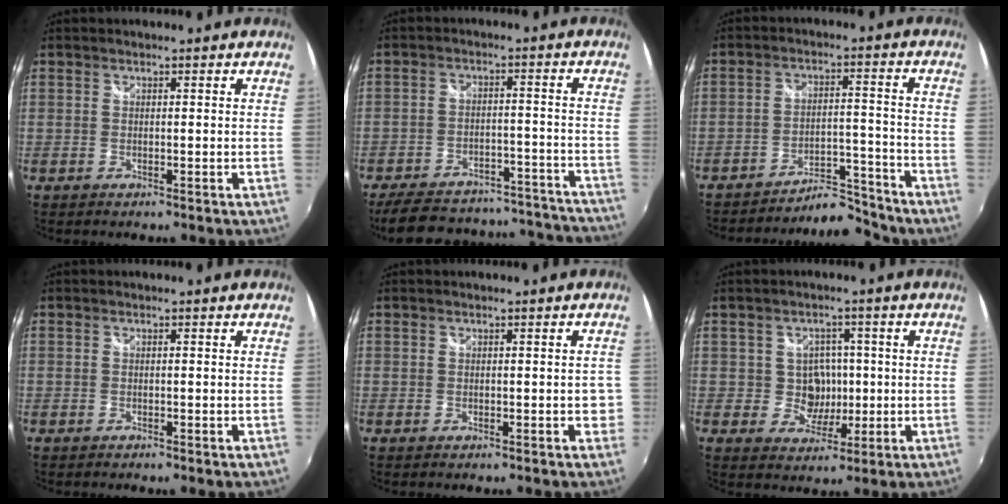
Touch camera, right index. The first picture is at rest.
{"total": 25.6, "force": [-22.5, 9.1, 8.4], "torque": [-0.171, 0.046, -0.268]}
{"total": 8.5, "force": [-8.2, 1.6, 1.1], "torque": [-0.018, 0.024, -0.123]}
{"total": 0.0}
{"total": 2.5, "force": [-0.5, 1.5, 2.0], "torque": [-0.016, 0.004, -0.005]}
{"total": 5.4, "force": [0.0, 5.2, 1.5], "torque": [-0.032, 0.011, 0.007]}